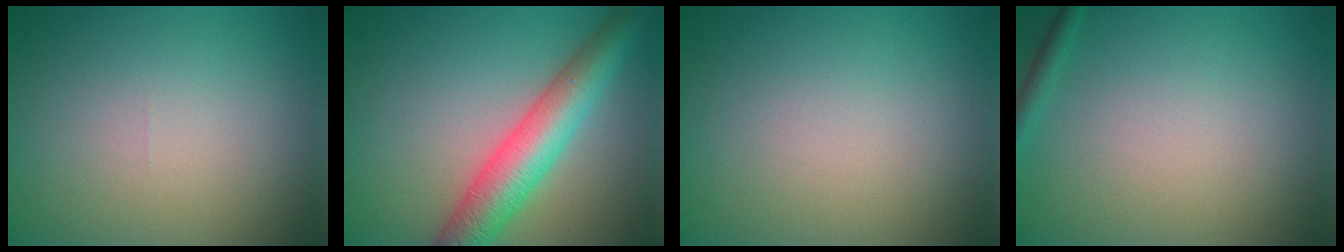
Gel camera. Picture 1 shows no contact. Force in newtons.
{"total": 6.7, "press": 6.7, "slide": 0.2}
{"total": 0.0}
{"total": 1.2, "press": 1.1, "slide": 0.1}